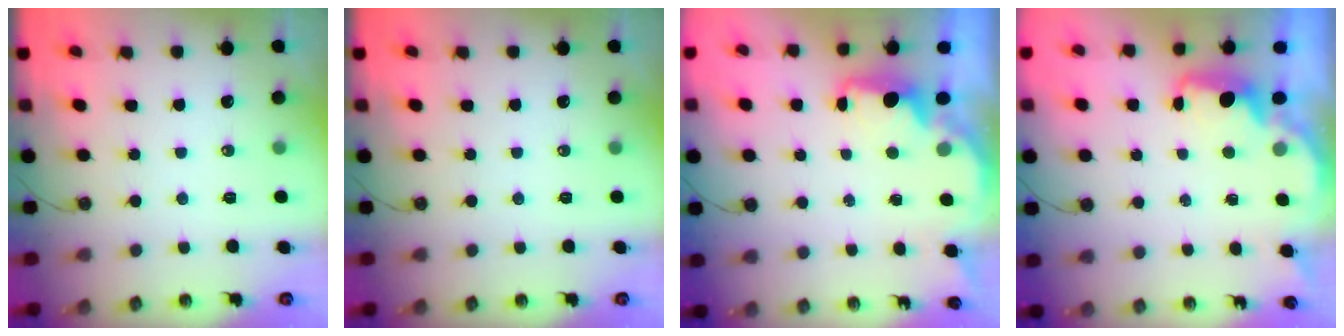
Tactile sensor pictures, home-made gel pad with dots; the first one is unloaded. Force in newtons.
{"total": 0.0}
{"total": 2.1, "press": 2.0, "slide": 0.5}
{"total": 1.9, "press": 1.8, "slide": 0.5}